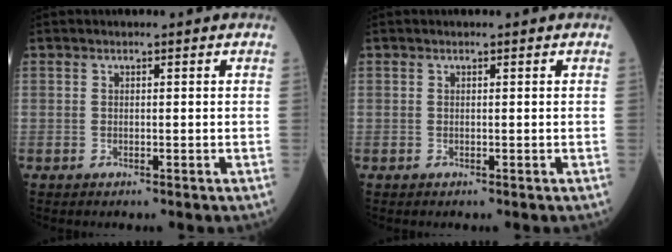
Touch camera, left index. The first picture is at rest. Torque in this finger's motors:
{"motor_torque": [0.00, 0.00, 0.00, 0.00]}